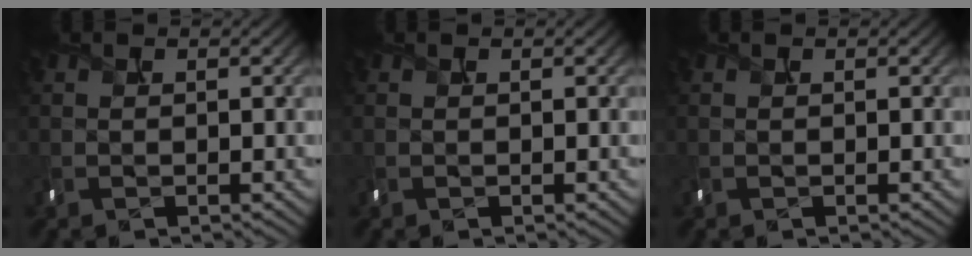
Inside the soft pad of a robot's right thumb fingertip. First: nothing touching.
{"total": 0.0}
{"total": 0.0}